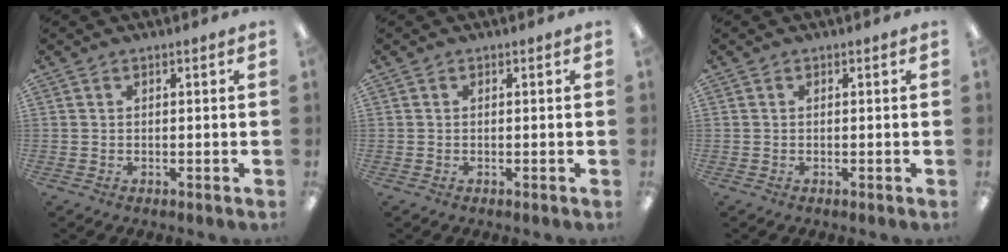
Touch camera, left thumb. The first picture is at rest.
{"total": 0.0}
{"total": 0.0}